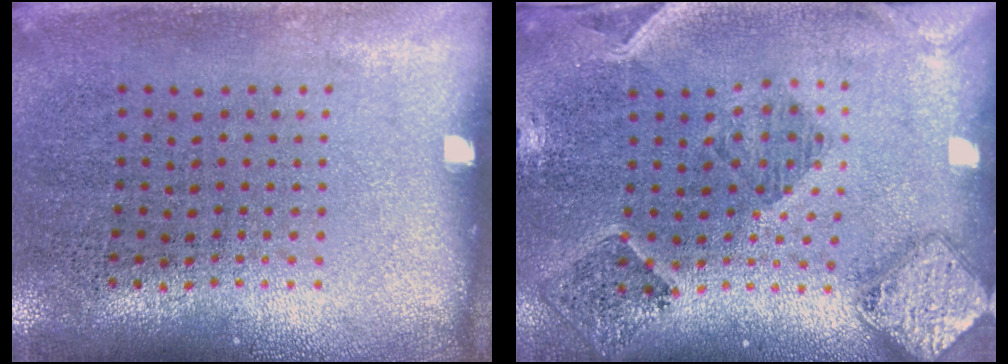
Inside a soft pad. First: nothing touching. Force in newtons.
{"total": 1.6, "press": 1.5, "slide": 0.4}